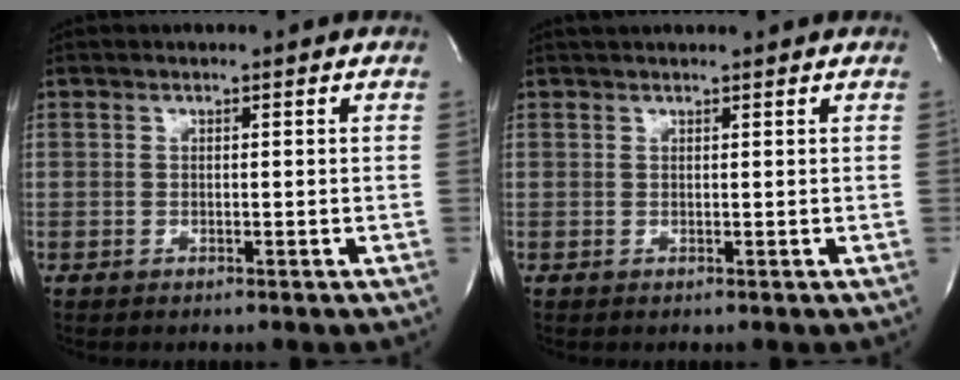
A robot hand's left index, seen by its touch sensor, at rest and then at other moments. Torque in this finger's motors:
{"motor_torque": [0.68, -0.64, -0.04, 0.03]}